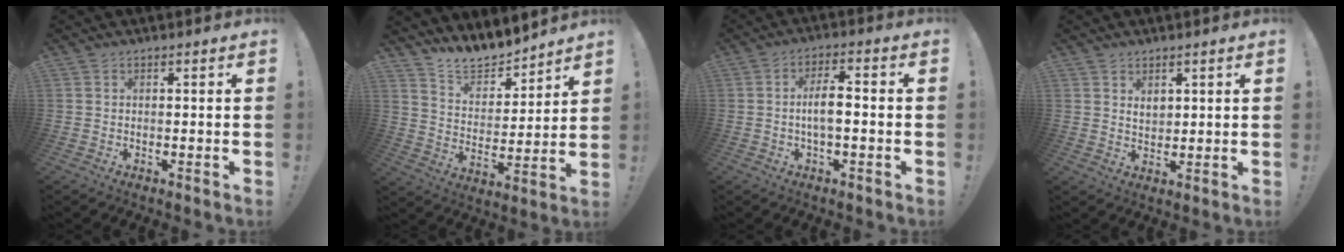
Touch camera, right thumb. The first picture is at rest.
{"total": 10.6, "force": [10.2, 2.4, 1.3], "torque": [-0.032, -0.096, 0.190]}
{"total": 6.8, "force": [-0.9, 2.3, 6.3], "torque": [-0.109, 0.009, -0.020]}
{"total": 3.9, "force": [2.2, 2.9, 1.4], "torque": [-0.018, -0.012, 0.039]}